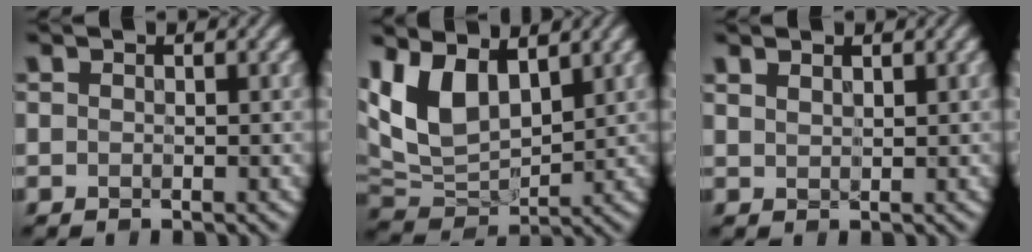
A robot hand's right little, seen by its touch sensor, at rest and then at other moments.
{"total": 8.1, "force": [2.9, 4.6, 5.9], "torque": [-0.141, 0.000, 0.056]}
{"total": 1.4, "force": [1.1, 0.5, 0.6], "torque": [-0.010, 0.007, 0.012]}